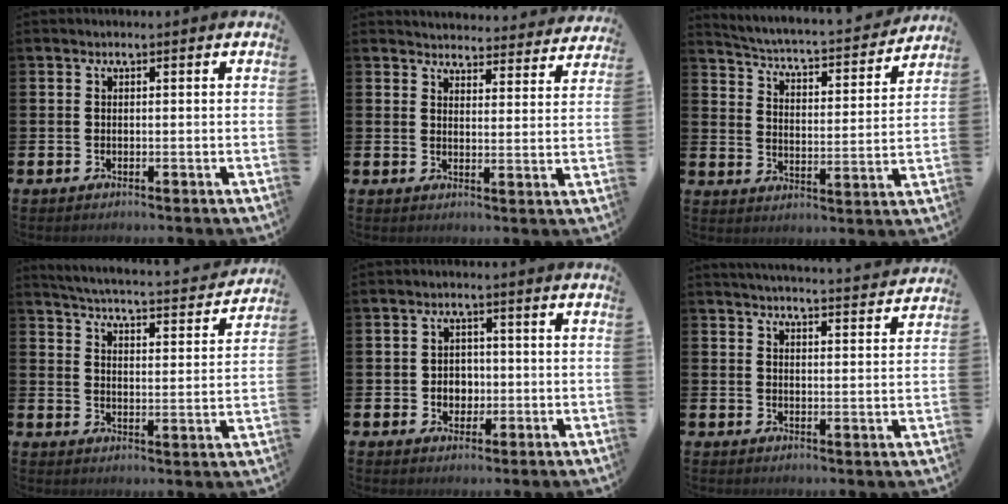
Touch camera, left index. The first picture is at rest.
{"total": 4.3, "force": [4.2, 0.7, 0.0], "torque": [-0.003, -0.036, 0.072]}
{"total": 4.2, "force": [4.0, 0.4, 1.0], "torque": [-0.042, -0.041, 0.057]}
{"total": 4.6, "force": [4.4, 0.2, 1.2], "torque": [-0.041, -0.039, 0.069]}
{"total": 3.0, "force": [-0.3, 2.7, 1.2], "torque": [-0.011, 0.000, -0.015]}
{"total": 4.4, "force": [4.4, -0.2, 0.3], "torque": [-0.011, -0.036, 0.076]}